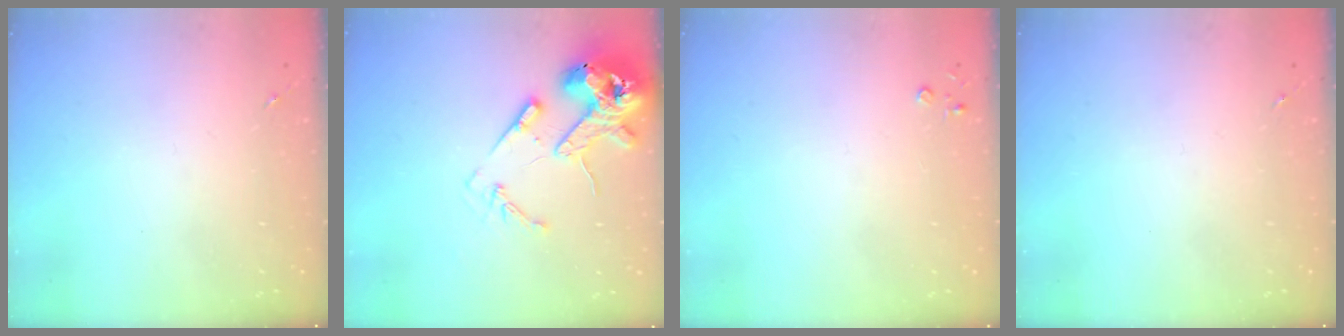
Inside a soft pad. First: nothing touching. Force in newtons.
{"total": 14.8, "press": 14.6, "slide": 2.1}
{"total": 2.2, "press": 2.2, "slide": 0.3}
{"total": 0.0}